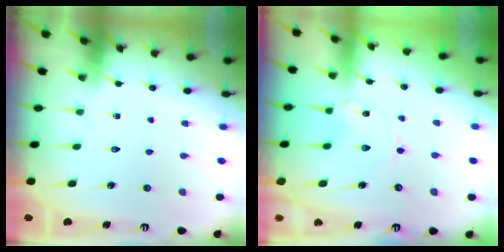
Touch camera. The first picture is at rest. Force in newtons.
{"total": 0.0}